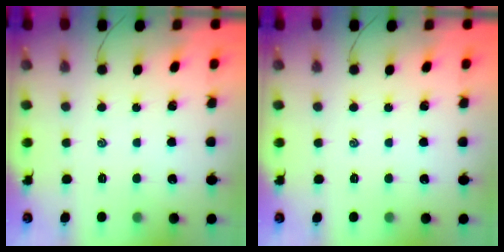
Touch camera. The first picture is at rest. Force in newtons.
{"total": 0.0}